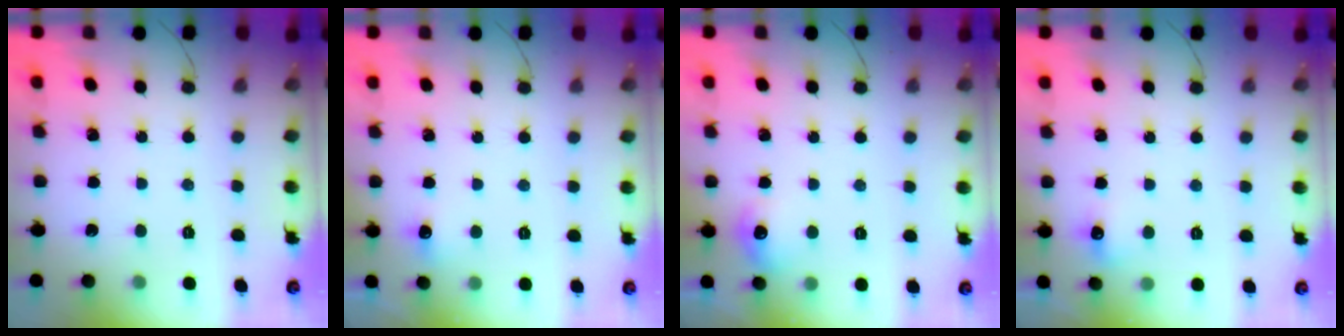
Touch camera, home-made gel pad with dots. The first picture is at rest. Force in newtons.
{"total": 4.2, "press": 4.0, "slide": 1.1}
{"total": 7.4, "press": 7.4, "slide": 0.8}
{"total": 5.7, "press": 5.4, "slide": 1.7}